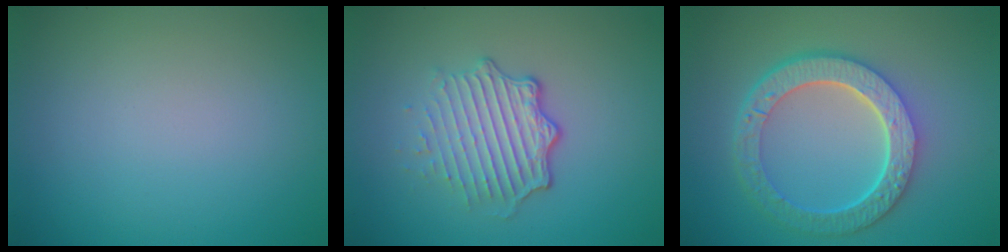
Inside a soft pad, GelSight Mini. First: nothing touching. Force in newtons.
{"total": 4.9, "press": 3.4, "slide": 3.5}
{"total": 6.6, "press": 4.9, "slide": 4.4}